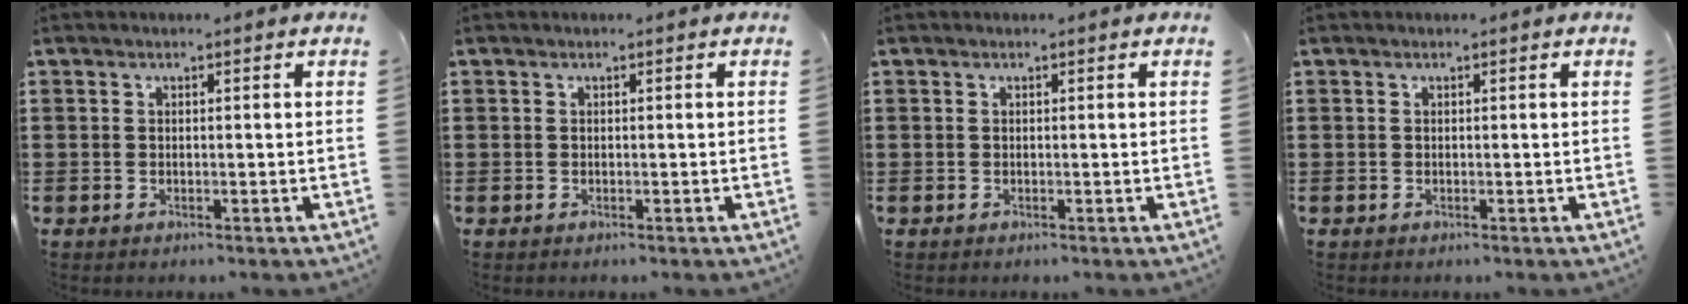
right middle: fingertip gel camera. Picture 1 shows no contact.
{"total": 0.0}
{"total": 0.0}
{"total": 0.0}